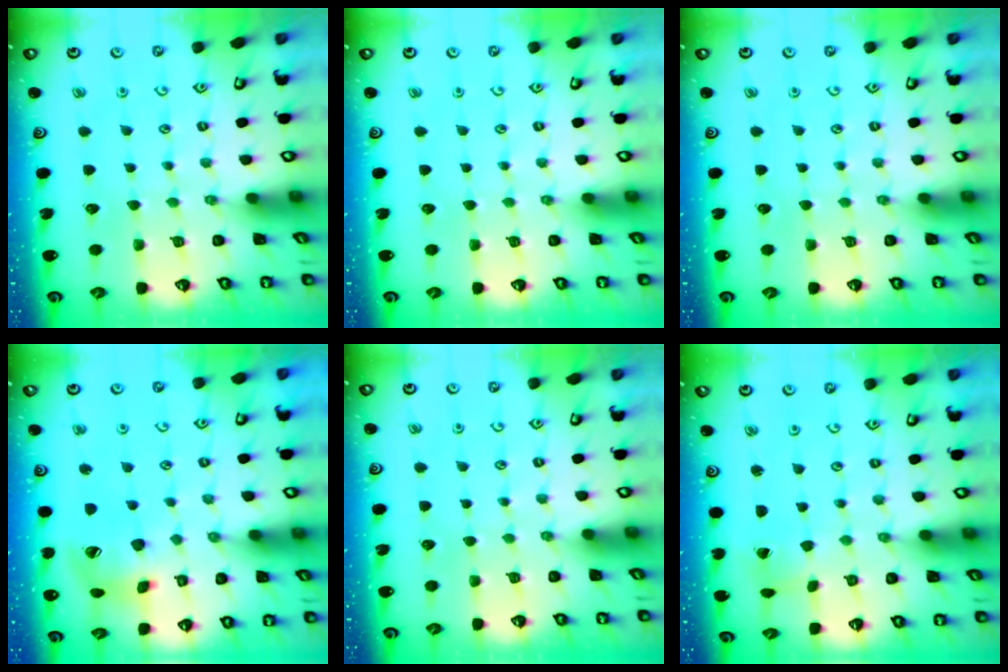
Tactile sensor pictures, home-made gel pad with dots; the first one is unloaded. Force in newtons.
{"total": 0.0}
{"total": 0.0}
{"total": 13.4, "press": 13.3, "slide": 1.8}
{"total": 0.0}
{"total": 0.8, "press": 0.8, "slide": 0.1}